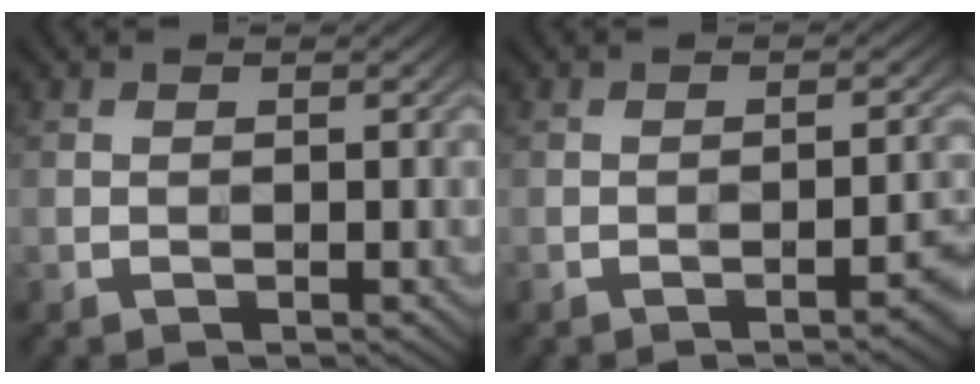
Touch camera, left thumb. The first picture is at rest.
{"total": 2.9, "force": [-1.6, 0.5, 2.4], "torque": [-0.028, 0.011, -0.026]}